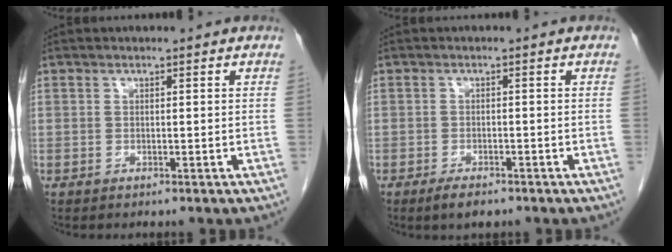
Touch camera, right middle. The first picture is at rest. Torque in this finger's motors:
{"motor_torque": [0.53, -0.30, 0.02, 0.02]}